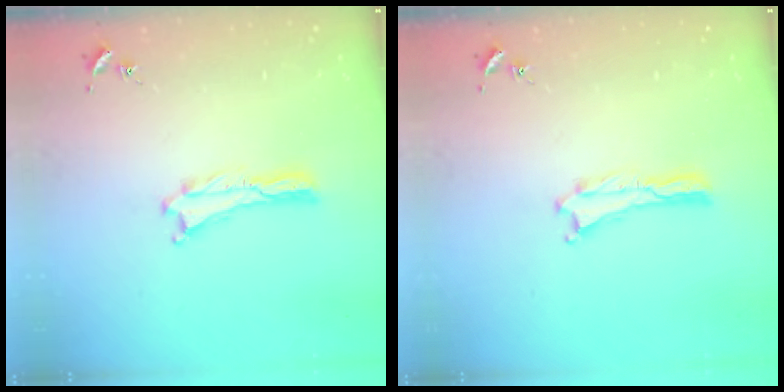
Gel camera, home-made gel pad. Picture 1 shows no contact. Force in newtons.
{"total": 0.0}